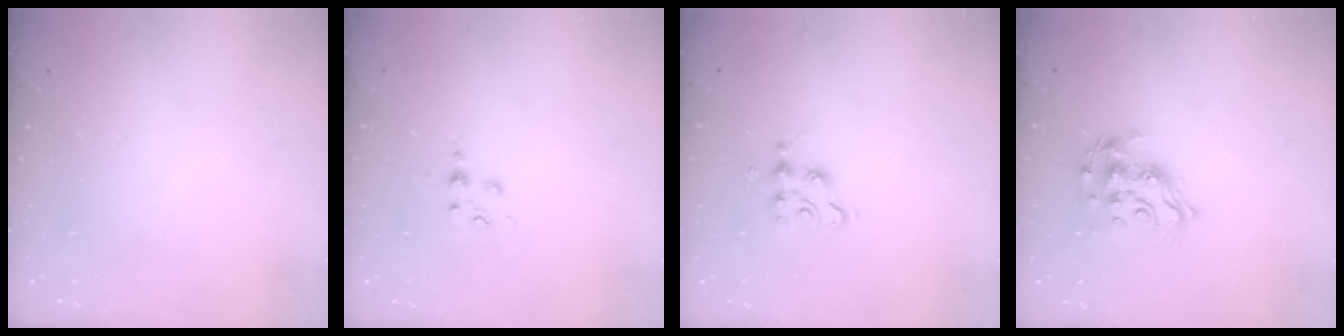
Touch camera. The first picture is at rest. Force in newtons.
{"total": 3.9, "press": 3.9, "slide": 0.5}
{"total": 3.4, "press": 3.4, "slide": 0.2}
{"total": 12.6, "press": 12.6, "slide": 0.9}